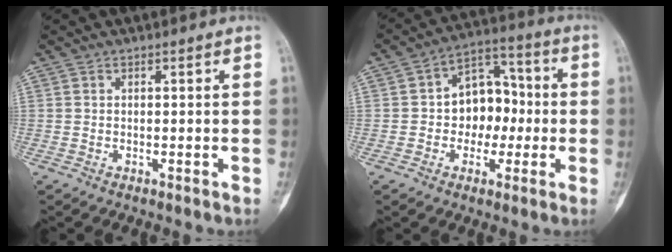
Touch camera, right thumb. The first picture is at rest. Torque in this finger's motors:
{"motor_torque": [0.16, 0.18, 0.43, -0.33, 0.03]}